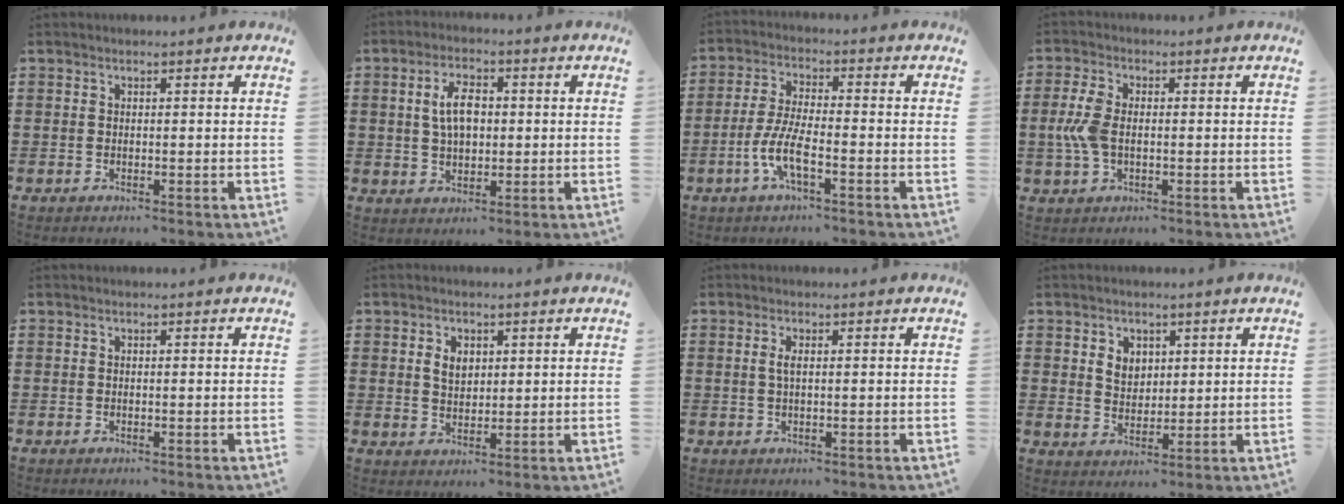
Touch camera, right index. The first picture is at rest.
{"total": 5.7, "force": [0.6, 3.0, 4.8], "torque": [-0.090, 0.011, 0.007]}
{"total": 6.3, "force": [-2.9, 1.3, 5.4], "torque": [-0.132, -0.013, -0.062]}
{"total": 5.3, "force": [-0.3, 3.0, 4.3], "torque": [-0.118, -0.005, -0.015]}
{"total": 0.0}
{"total": 3.0, "force": [1.0, 2.1, 2.0], "torque": [-0.046, 0.009, 0.018]}
{"total": 1.6, "force": [0.3, 0.4, 1.5], "torque": [-0.030, 0.003, 0.003]}
{"total": 3.5, "force": [1.7, 2.7, 1.3], "torque": [-0.035, 0.012, 0.030]}